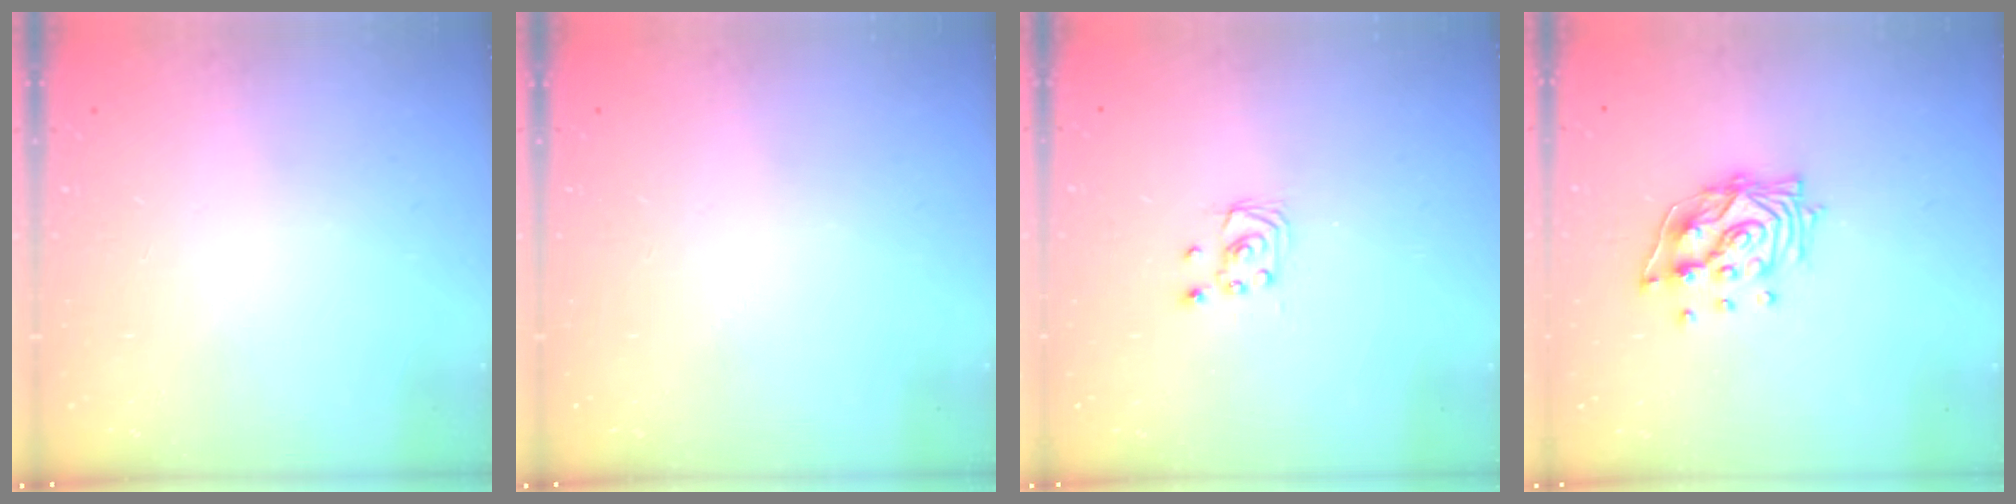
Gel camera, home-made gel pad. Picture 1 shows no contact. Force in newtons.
{"total": 0.0}
{"total": 2.3, "press": 2.2, "slide": 0.3}
{"total": 11.7, "press": 11.6, "slide": 1.4}